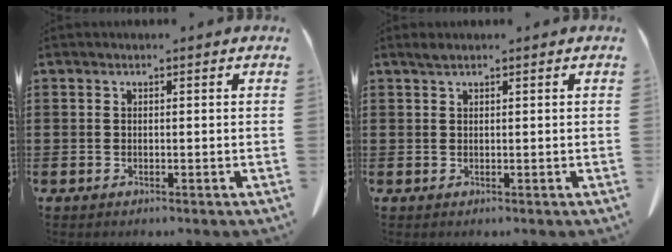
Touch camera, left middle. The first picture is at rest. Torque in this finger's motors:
{"motor_torque": [0.08, 0.03, 0.01, 0.00]}